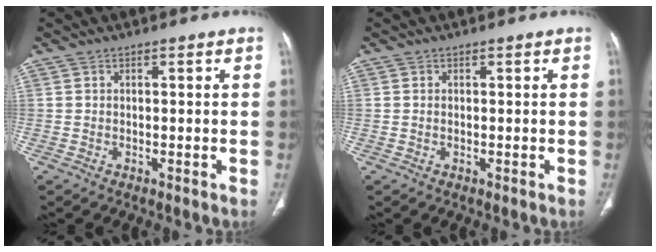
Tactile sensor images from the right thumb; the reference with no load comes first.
{"total": 0.0}